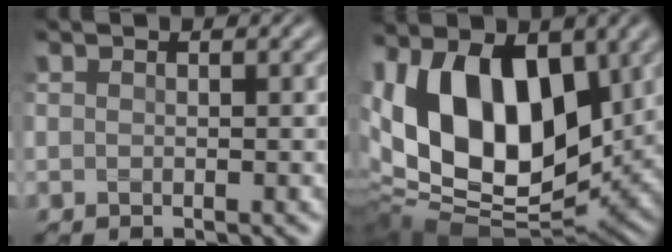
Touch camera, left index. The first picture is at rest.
{"total": 14.8, "force": [2.9, 8.4, 11.8], "torque": [-0.211, -0.003, 0.044]}